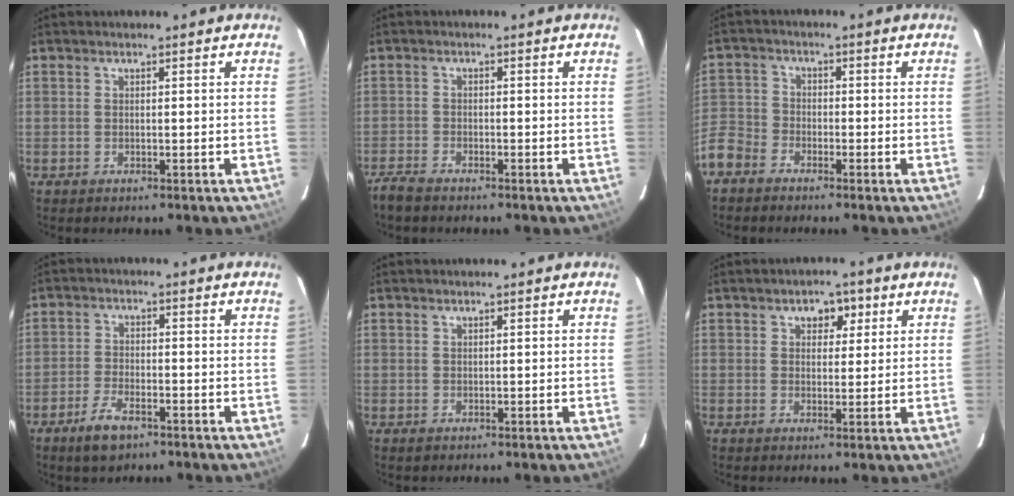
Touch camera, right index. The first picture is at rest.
{"total": 4.1, "force": [-3.6, 1.1, 1.7], "torque": [-0.055, -0.011, -0.074]}
{"total": 7.1, "force": [-4.8, 4.9, 1.9], "torque": [-0.051, 0.014, -0.109]}
{"total": 5.8, "force": [-3.8, 2.5, 3.6], "torque": [-0.090, -0.006, -0.070]}
{"total": 0.9, "force": [0.3, 0.9, 0.0], "torque": [0.005, 0.003, 0.004]}
{"total": 4.2, "force": [2.0, 3.0, 2.2], "torque": [-0.024, 0.010, 0.028]}